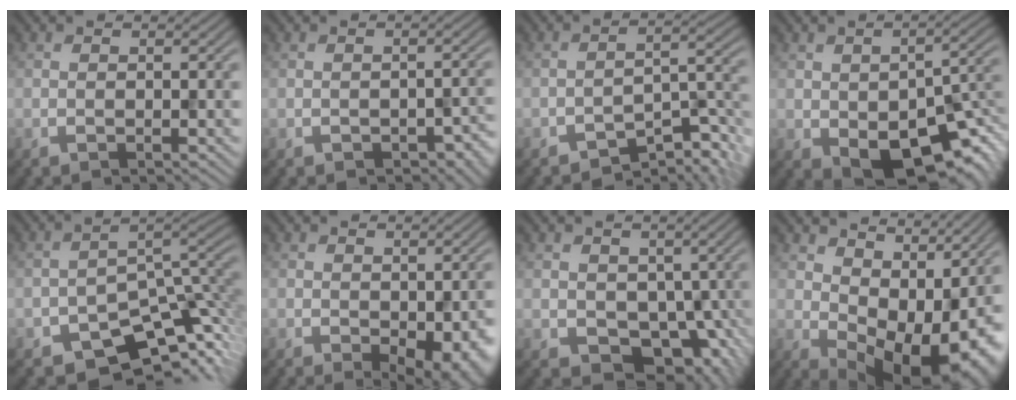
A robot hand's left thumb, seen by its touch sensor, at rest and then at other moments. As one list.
[{"total": 2.5, "force": [-1.8, 0.9, 1.5], "torque": [-0.015, -0.004, -0.008]}, {"total": 5.9, "force": [-5.3, 0.9, 2.2], "torque": [-0.029, 0.007, -0.079]}, {"total": 10.7, "force": [-4.4, 5.8, 7.8], "torque": [-0.103, -0.029, -0.051]}, {"total": 8.6, "force": [-6.1, 4.6, 4.0], "torque": [-0.043, -0.029, -0.096]}, {"total": 4.5, "force": [-1.6, 2.3, 3.5], "torque": [-0.048, -0.027, 0.004]}, {"total": 4.7, "force": [-0.3, 4.2, 2.0], "torque": [-0.038, -0.029, 0.008]}, {"total": 11.7, "force": [3.2, 7.3, 8.6], "torque": [-0.106, -0.014, 0.078]}]